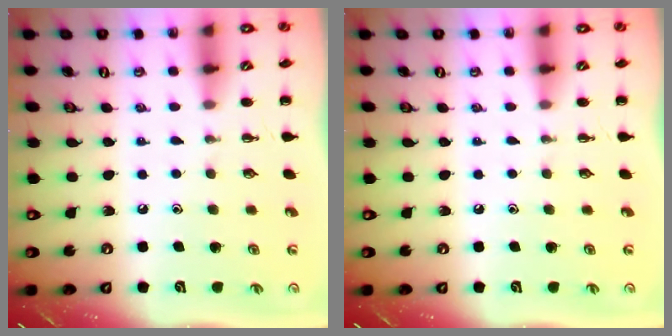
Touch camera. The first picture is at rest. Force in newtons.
{"total": 0.0}